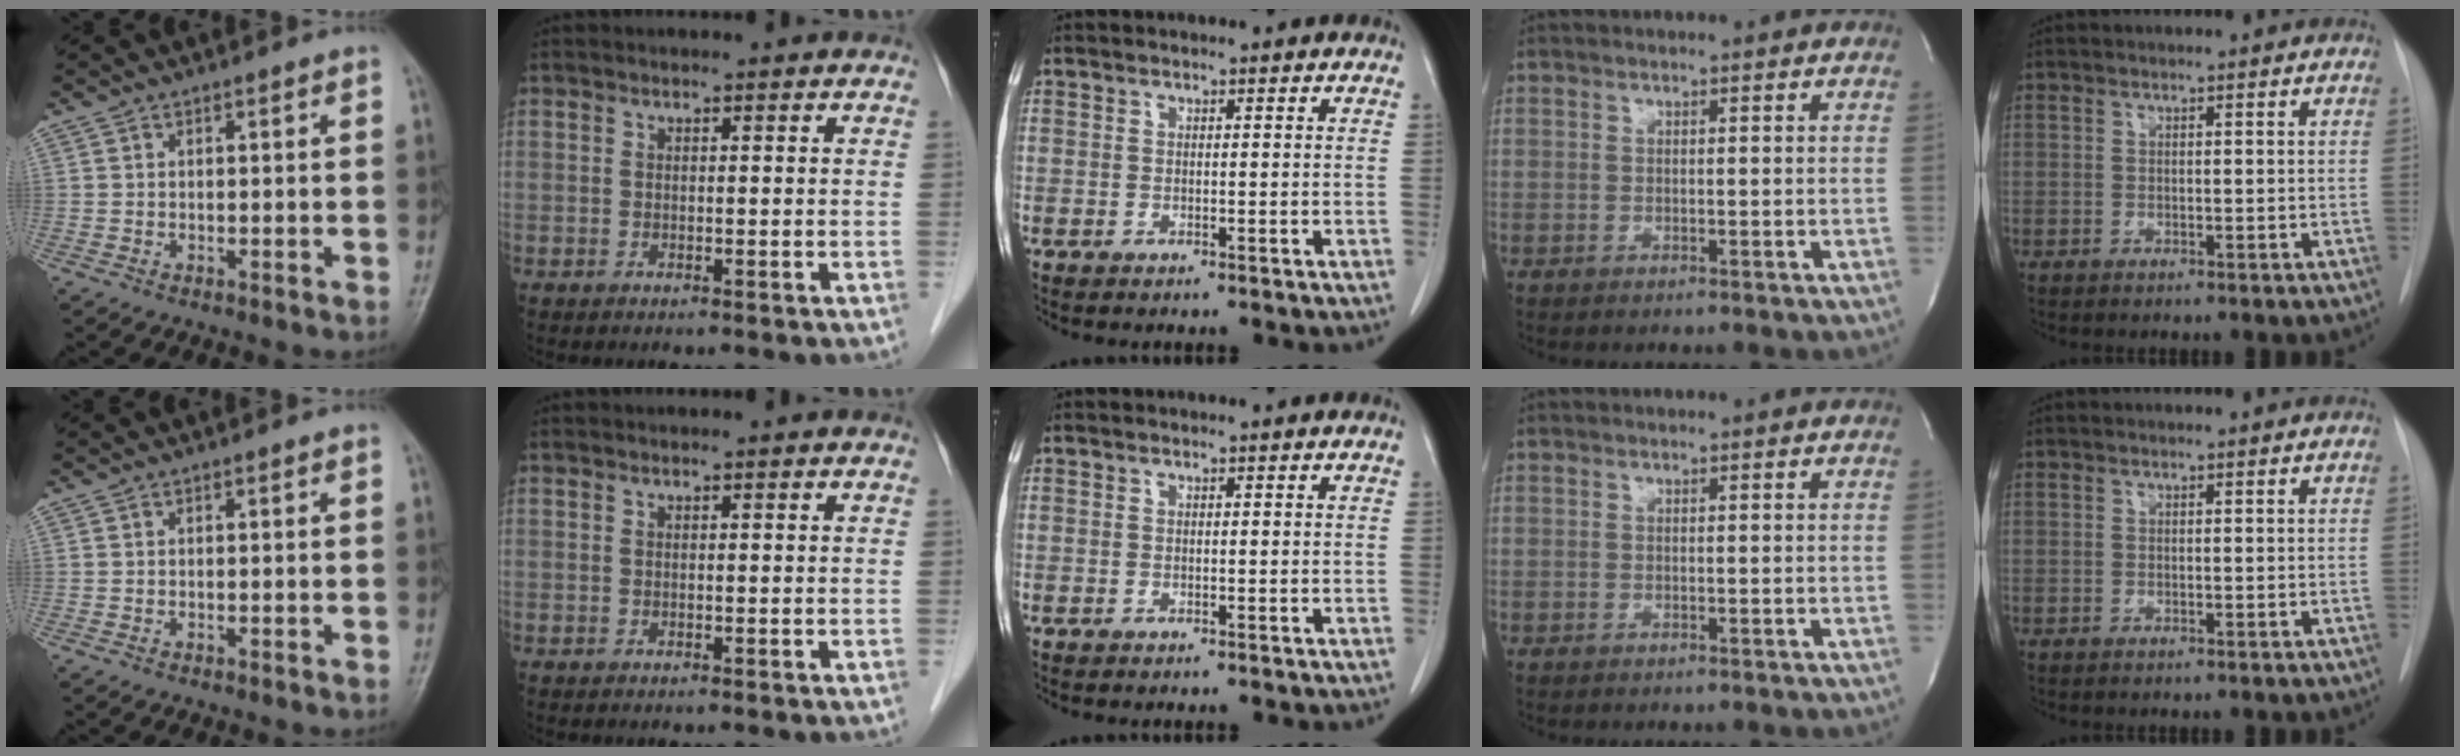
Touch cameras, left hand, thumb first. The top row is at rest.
{}